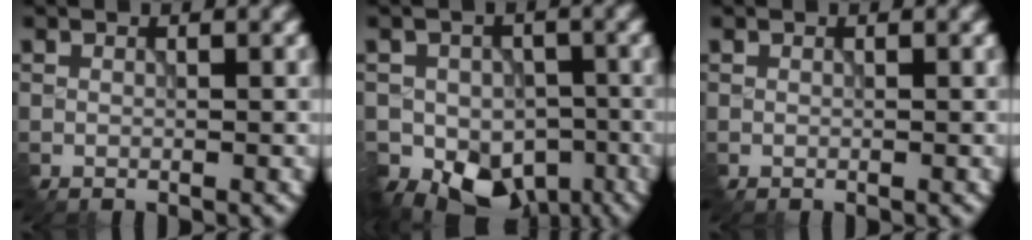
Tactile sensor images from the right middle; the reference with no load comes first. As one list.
[{"total": 9.1, "force": [-4.8, 7.1, 3.1], "torque": [-0.031, -0.030, -0.074]}, {"total": 0.0}]